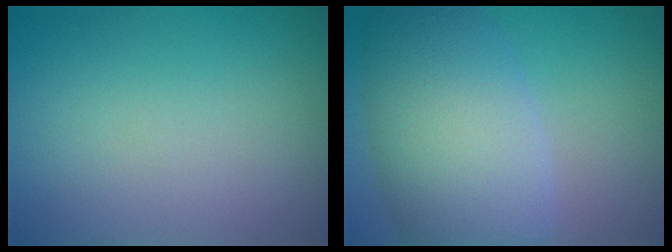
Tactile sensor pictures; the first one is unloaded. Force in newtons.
{"total": 10.0, "press": 10.0, "slide": 0.4}